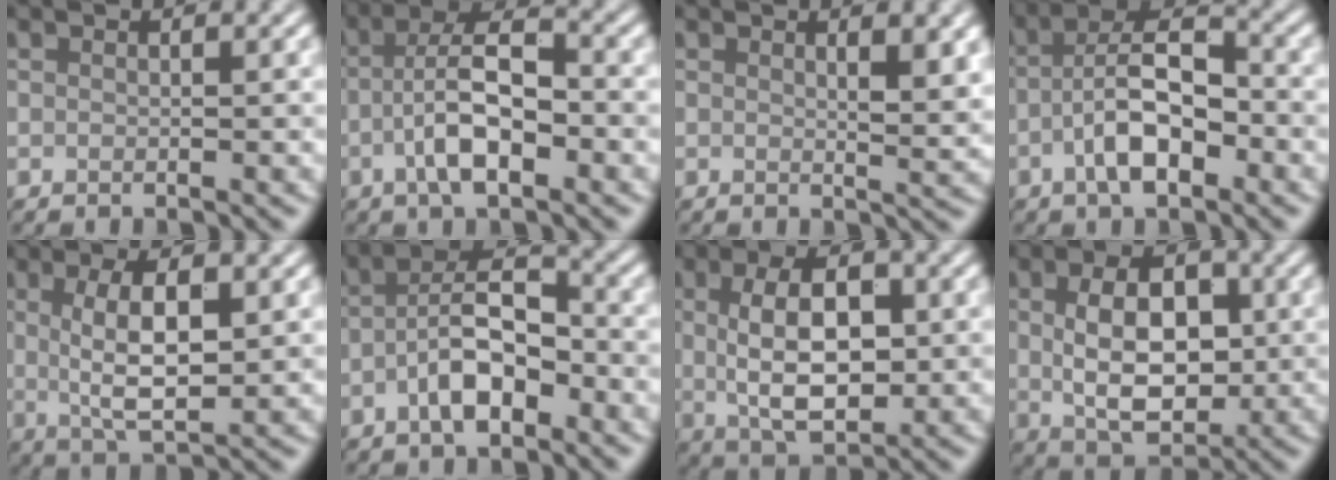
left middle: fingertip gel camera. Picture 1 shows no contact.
{"total": 6.0, "force": [-1.8, 2.1, 5.3], "torque": [-0.094, 0.011, -0.041]}
{"total": 2.9, "force": [1.3, 0.9, 2.5], "torque": [-0.030, -0.005, 0.022]}
{"total": 6.2, "force": [-2.3, 2.5, 5.1], "torque": [-0.087, 0.015, -0.050]}
{"total": 5.3, "force": [0.8, 1.8, 5.0], "torque": [-0.092, -0.001, 0.019]}
{"total": 5.7, "force": [-2.4, 2.6, 4.5], "torque": [-0.075, 0.016, -0.051]}
{"total": 7.0, "force": [0.5, 3.6, 6.0], "torque": [-0.108, 0.001, 0.010]}
{"total": 7.2, "force": [0.3, 4.5, 5.7], "torque": [-0.100, -0.001, 0.006]}